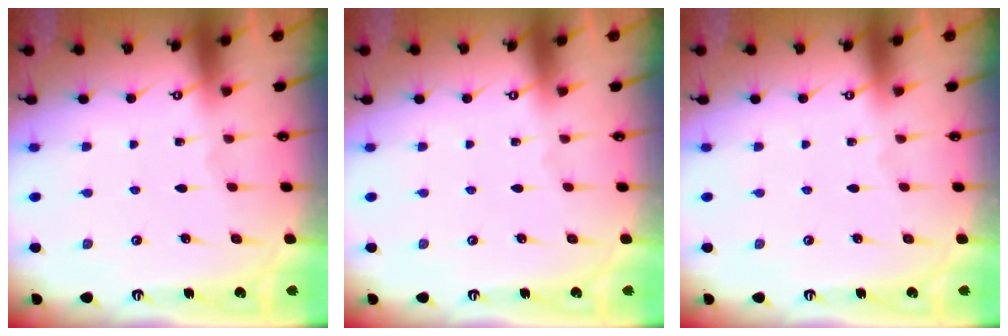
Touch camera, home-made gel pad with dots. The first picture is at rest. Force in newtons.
{"total": 0.0}
{"total": 0.0}